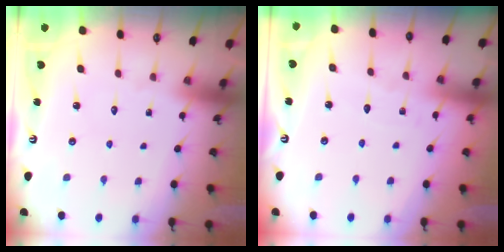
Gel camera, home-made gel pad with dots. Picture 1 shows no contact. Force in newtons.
{"total": 2.3, "press": 2.3, "slide": 0.3}